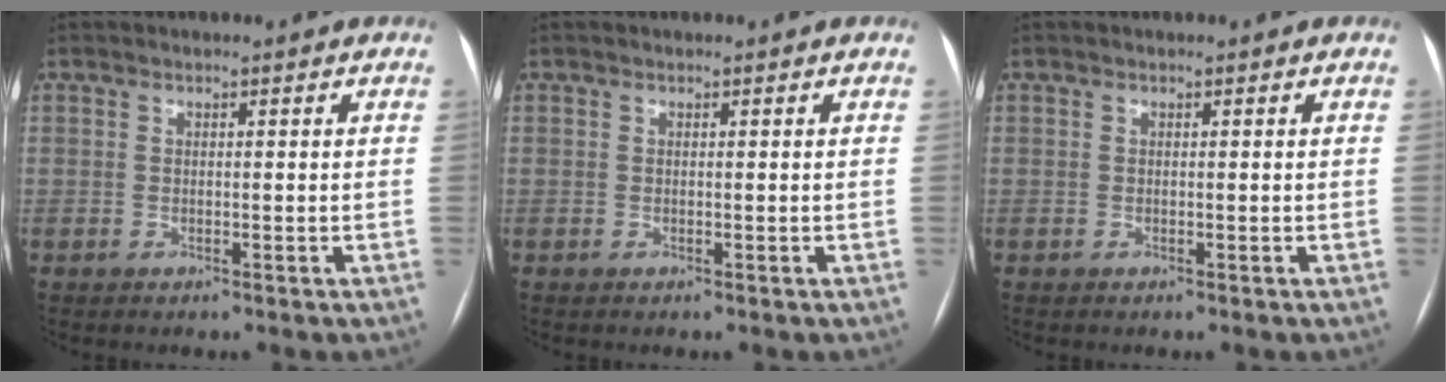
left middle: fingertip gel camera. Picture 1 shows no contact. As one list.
[{"total": 0.0}, {"total": 0.0}]